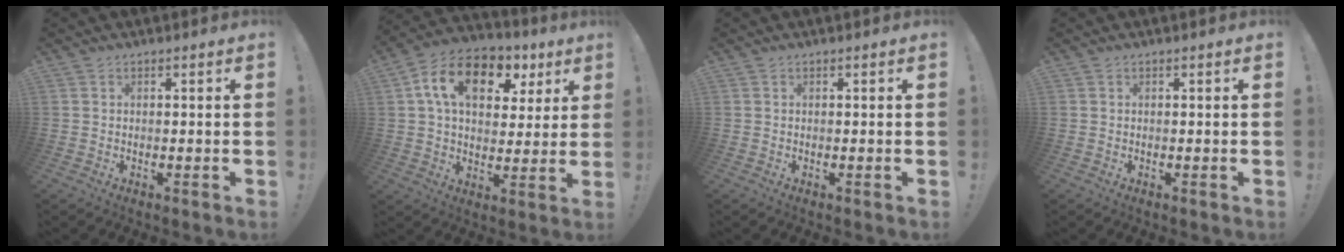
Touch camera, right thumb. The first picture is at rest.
{"total": 15.9, "force": [6.4, 10.3, 10.3], "torque": [-0.168, -0.016, 0.116]}
{"total": 0.0}
{"total": 0.0}